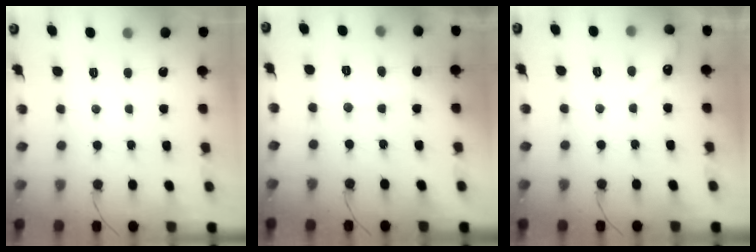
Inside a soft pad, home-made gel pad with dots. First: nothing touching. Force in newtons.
{"total": 4.2, "press": 4.1, "slide": 0.3}
{"total": 3.7, "press": 3.7, "slide": 0.3}